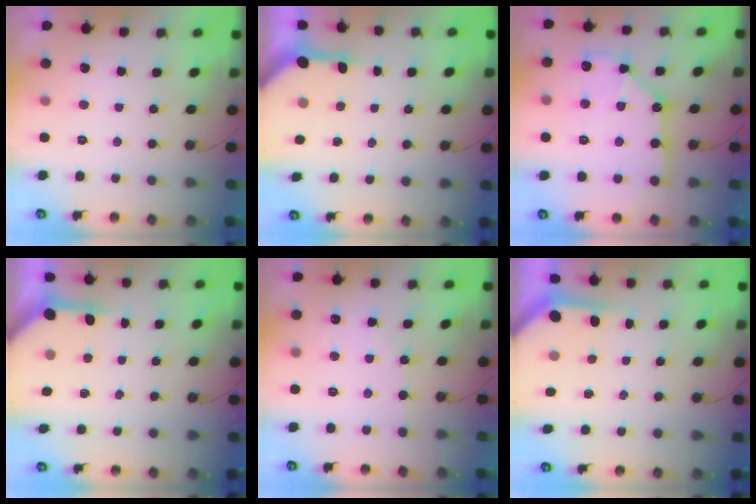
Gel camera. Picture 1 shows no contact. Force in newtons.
{"total": 3.4, "press": 3.4, "slide": 0.4}
{"total": 12.5, "press": 12.4, "slide": 1.6}
{"total": 3.5, "press": 3.5, "slide": 0.4}
{"total": 2.9, "press": 2.8, "slide": 0.5}
{"total": 3.5, "press": 3.5, "slide": 0.3}